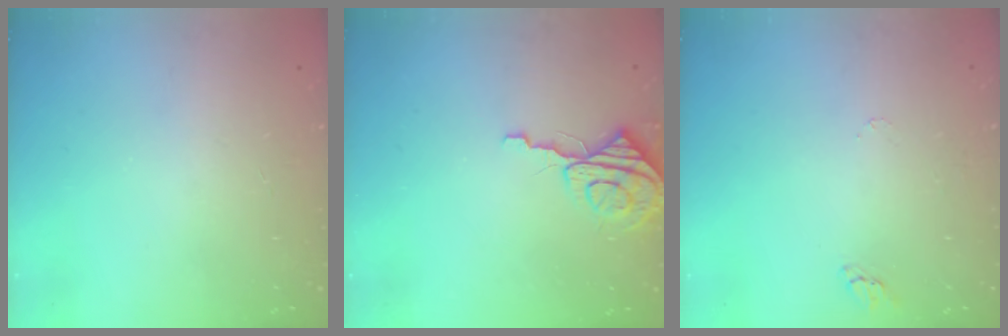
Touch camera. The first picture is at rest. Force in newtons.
{"total": 9.1, "press": 9.1, "slide": 0.7}
{"total": 2.9, "press": 2.9, "slide": 0.2}